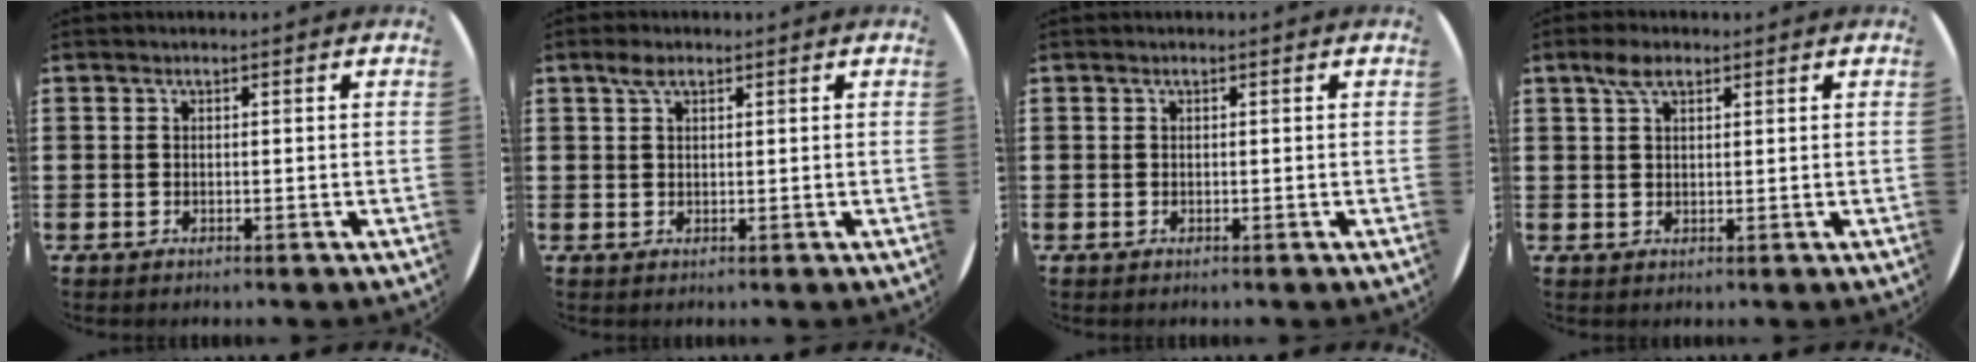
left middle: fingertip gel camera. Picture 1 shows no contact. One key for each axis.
{"total": 2.0, "fx": 1.2, "fy": 1.0, "fz": 1.2, "tx": -0.019, "ty": 0.003, "tz": 0.020}
{"total": 0.0}
{"total": 3.3, "fx": 2.1, "fy": 1.6, "fz": 1.9, "tx": -0.035, "ty": 0.004, "tz": 0.036}